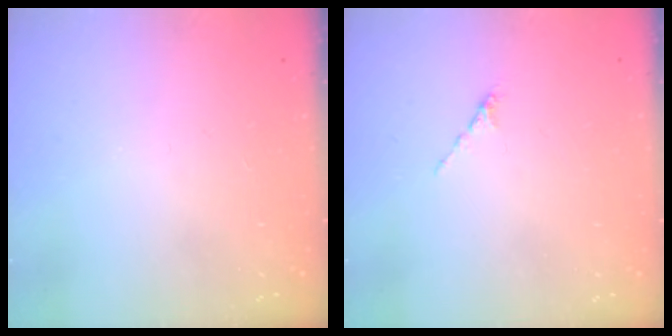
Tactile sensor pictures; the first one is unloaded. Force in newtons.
{"total": 0.0}